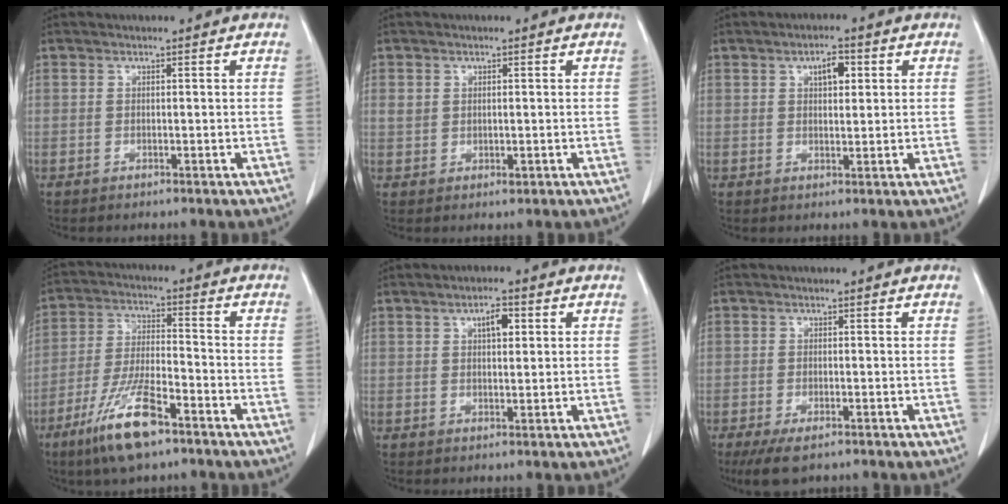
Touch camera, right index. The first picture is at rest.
{"total": 2.3, "force": [0.3, 1.8, 1.4], "torque": [-0.028, 0.001, 0.011]}
{"total": 3.6, "force": [1.3, 1.6, 2.9], "torque": [-0.046, 0.004, 0.019]}
{"total": 11.9, "force": [-7.5, 2.5, 8.9], "torque": [-0.181, -0.021, -0.137]}
{"total": 3.2, "force": [1.2, 1.3, 2.7], "torque": [-0.045, 0.004, 0.017]}
{"total": 4.9, "force": [-3.4, 1.6, 3.2], "torque": [-0.057, -0.011, -0.054]}